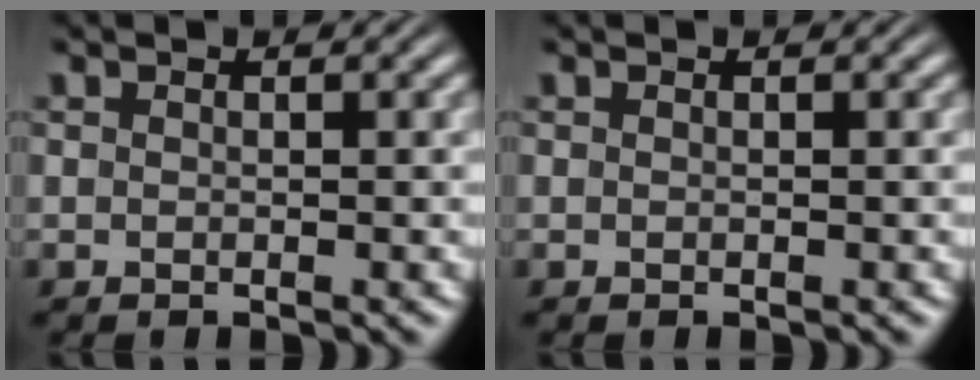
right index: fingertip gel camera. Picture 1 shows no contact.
{"total": 0.0}